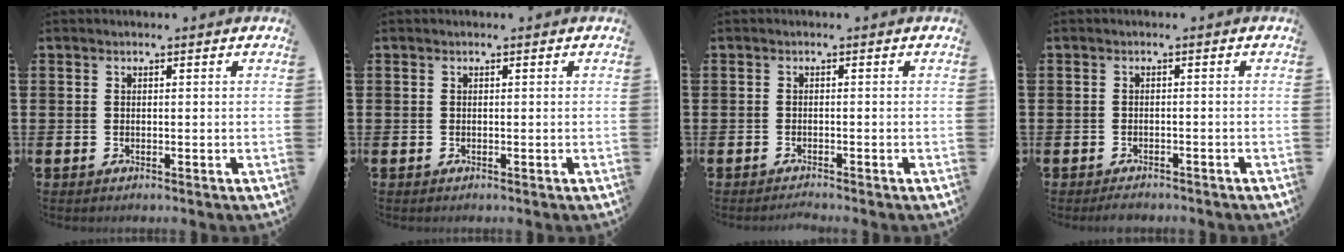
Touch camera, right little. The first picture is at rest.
{"total": 0.0}
{"total": 0.7, "force": [-0.7, -0.1, 0.2], "torque": [-0.004, -0.002, -0.013]}
{"total": 1.1, "force": [-1.1, 0.1, 0.1], "torque": [-0.005, 0.000, -0.022]}